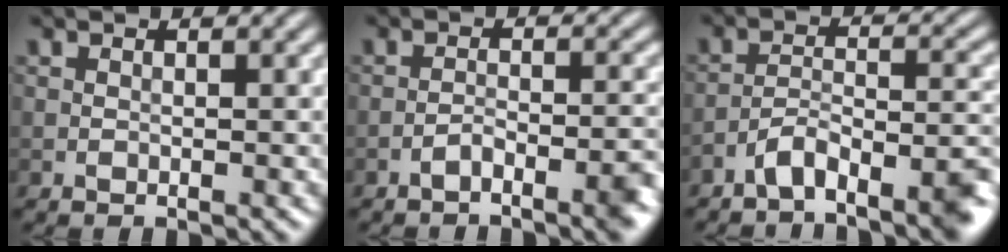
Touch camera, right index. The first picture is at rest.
{"total": 3.2, "force": [-2.2, 0.8, 2.3], "torque": [-0.037, 0.006, -0.039]}
{"total": 5.5, "force": [-4.2, 1.2, 3.3], "torque": [-0.051, 0.003, -0.075]}